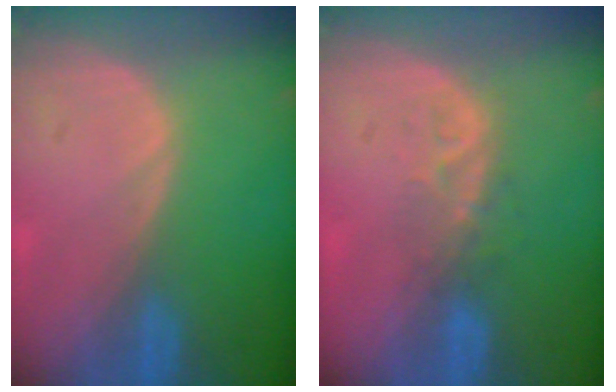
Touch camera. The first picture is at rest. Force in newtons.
{"total": 3.4, "press": 3.2, "slide": 1.1}